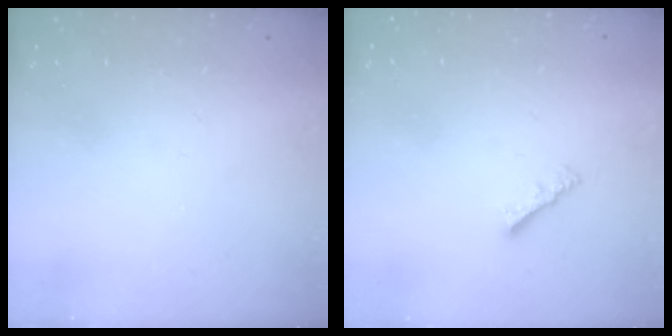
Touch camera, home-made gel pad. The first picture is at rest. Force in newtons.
{"total": 3.5, "press": 3.5, "slide": 0.3}